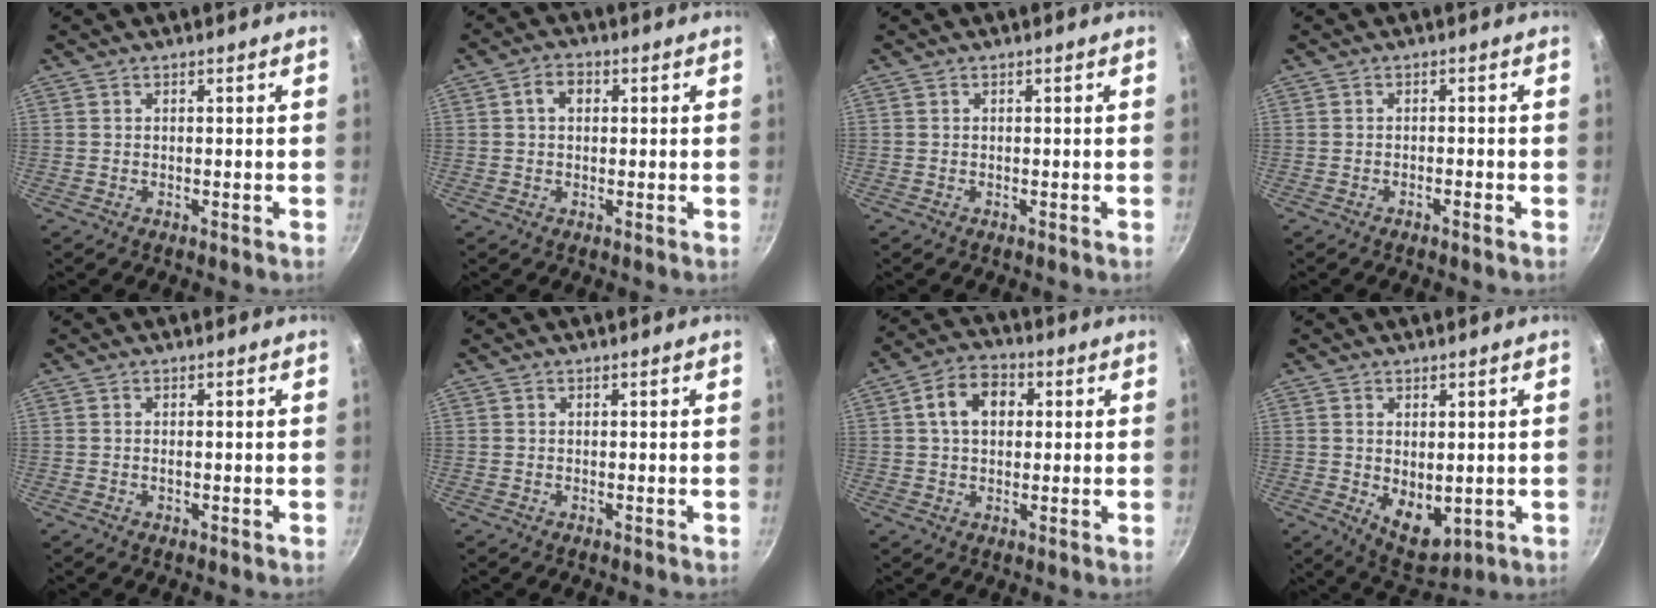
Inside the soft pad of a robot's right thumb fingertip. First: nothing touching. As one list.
[{"total": 3.7, "force": [0.7, 2.7, 2.4], "torque": [-0.030, 0.007, 0.007]}, {"total": 0.0}, {"total": 1.2, "force": [-0.8, 0.2, 0.9], "torque": [-0.021, 0.008, -0.013]}, {"total": 0.7, "force": [-0.1, 0.4, 0.6], "torque": [-0.010, 0.002, -0.002]}, {"total": 0.0}, {"total": 8.5, "force": [1.7, 6.2, 5.5], "torque": [-0.068, 0.013, 0.018]}, {"total": 7.8, "force": [-0.2, 4.9, 6.1], "torque": [-0.078, -0.020, 0.015]}]